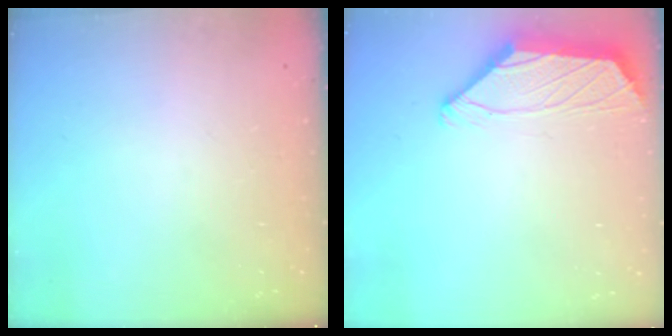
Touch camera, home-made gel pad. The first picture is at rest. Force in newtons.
{"total": 1.7, "press": 1.5, "slide": 0.7}